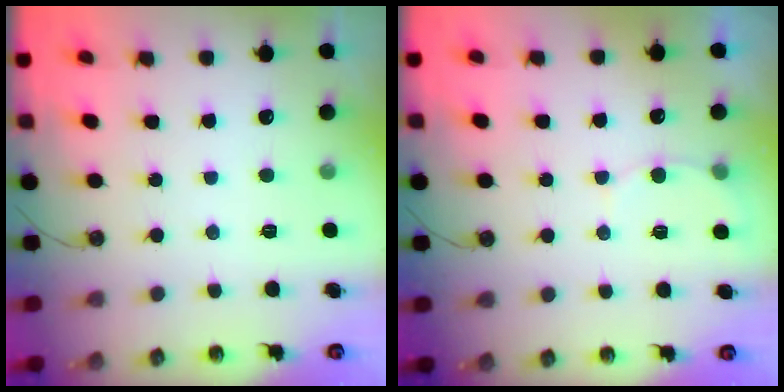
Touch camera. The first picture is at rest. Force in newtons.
{"total": 5.0, "press": 5.0, "slide": 0.5}